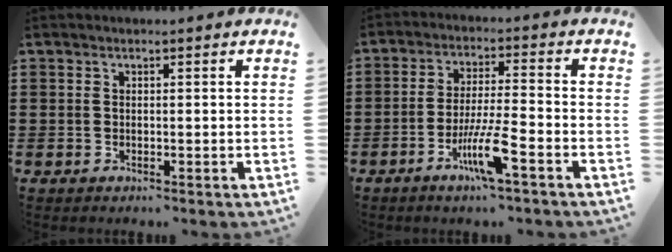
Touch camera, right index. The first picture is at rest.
{"total": 7.7, "force": [-3.9, 0.5, 6.6], "torque": [-0.130, -0.010, -0.073]}